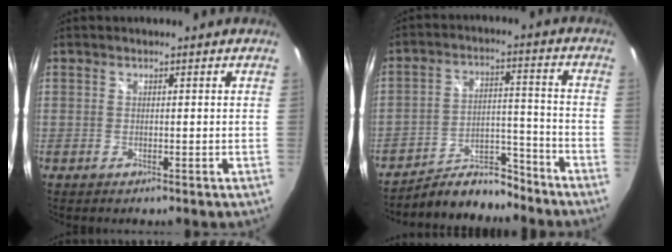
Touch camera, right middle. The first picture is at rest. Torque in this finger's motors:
{"motor_torque": [0.17, -0.68, -0.08, 0.00]}